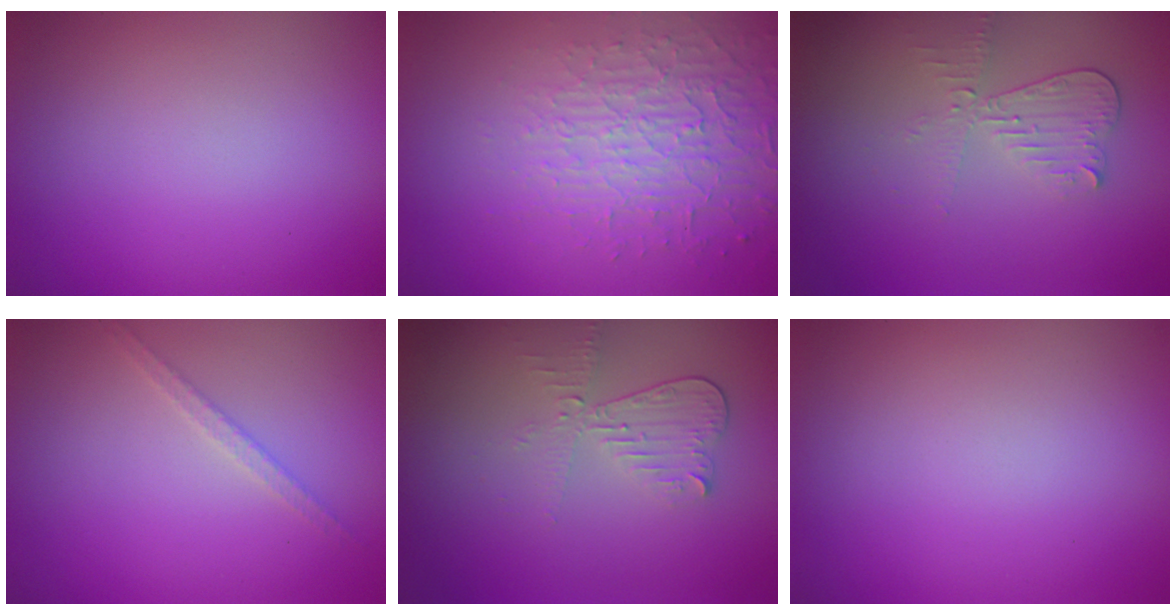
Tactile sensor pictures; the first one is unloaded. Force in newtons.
{"total": 3.7, "press": 3.2, "slide": 1.7}
{"total": 2.3, "press": 2.1, "slide": 0.8}
{"total": 1.3, "press": 1.3, "slide": 0.2}
{"total": 2.3, "press": 2.1, "slide": 0.8}
{"total": 0.0}